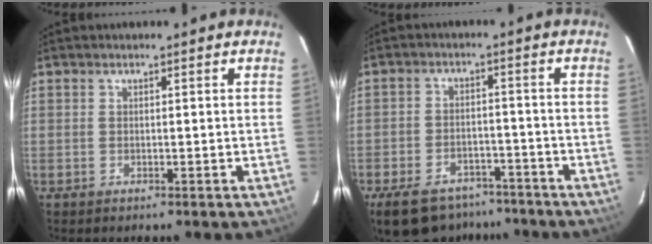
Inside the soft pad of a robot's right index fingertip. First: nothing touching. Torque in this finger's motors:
{"motor_torque": [1.28, -0.87, 0.54, 0.09]}